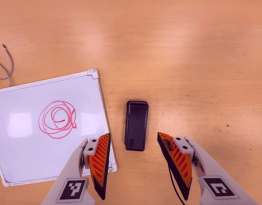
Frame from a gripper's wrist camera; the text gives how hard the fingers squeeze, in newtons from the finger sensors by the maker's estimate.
{"total": 0.0}